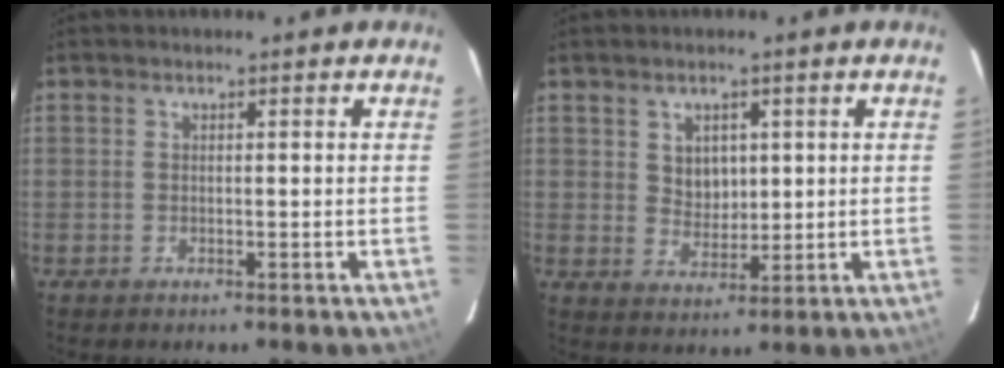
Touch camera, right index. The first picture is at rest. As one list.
[{"total": 4.6, "force": [1.5, 3.7, 2.3], "torque": [-0.033, 0.003, 0.033]}]